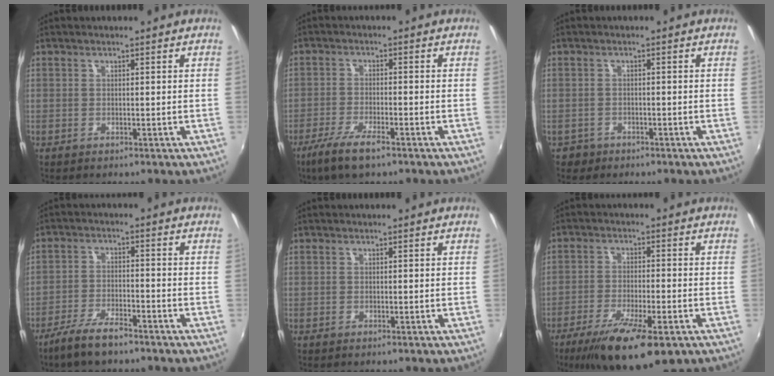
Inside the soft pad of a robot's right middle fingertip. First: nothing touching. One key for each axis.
{"total": 7.0, "fx": -4.8, "fy": 1.4, "fz": 4.8, "tx": -0.121, "ty": -0.017, "tz": -0.091}
{"total": 2.6, "fx": -1.5, "fy": 2.1, "fz": 0.4, "tx": -0.018, "ty": -0.002, "tz": -0.024}
{"total": 7.1, "fx": -5.6, "fy": 1.8, "fz": 4.1, "tx": -0.103, "ty": -0.008, "tz": -0.102}
{"total": 0.0}
{"total": 13.2, "fx": -7.8, "fy": 3.0, "fz": 10.2, "tx": -0.197, "ty": -0.038, "tz": -0.131}